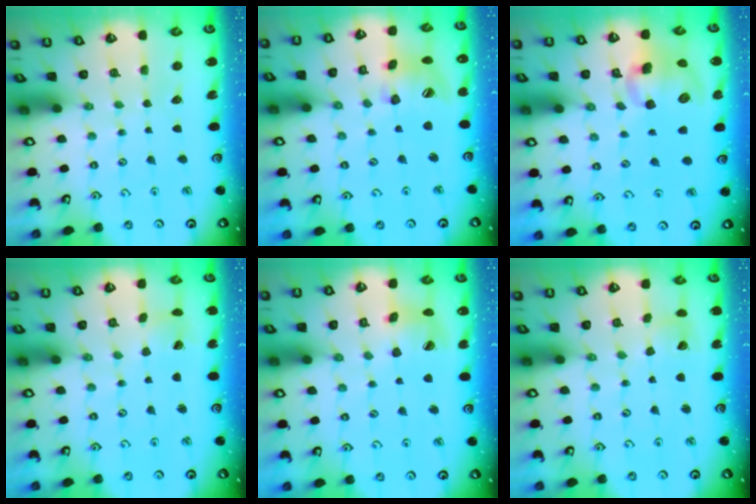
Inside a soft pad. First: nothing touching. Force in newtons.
{"total": 14.8, "press": 14.7, "slide": 1.8}
{"total": 12.3, "press": 12.2, "slide": 1.5}
{"total": 1.2, "press": 1.2, "slide": 0.2}
{"total": 11.4, "press": 11.3, "slide": 1.3}
{"total": 3.0, "press": 3.0, "slide": 0.4}